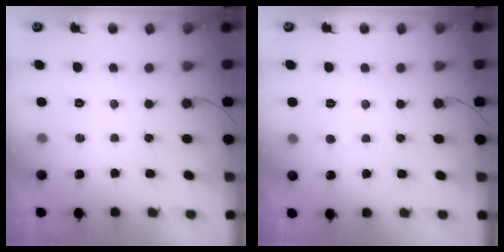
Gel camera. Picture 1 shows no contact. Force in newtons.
{"total": 3.6, "press": 3.6, "slide": 0.3}